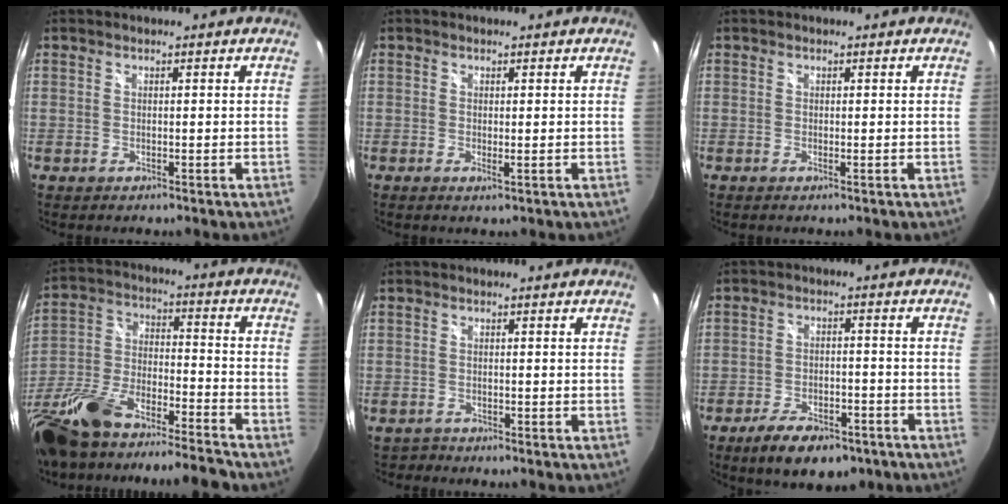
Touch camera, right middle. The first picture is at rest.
{"total": 1.1, "force": [-0.2, 0.0, 1.1], "torque": [-0.021, -0.001, -0.003]}
{"total": 0.7, "force": [-0.3, -0.3, 0.6], "torque": [-0.009, 0.001, -0.006]}
{"total": 18.8, "force": [-15.2, 3.4, 10.6], "torque": [-0.229, -0.029, -0.278]}
{"total": 1.0, "force": [-0.9, 0.4, -0.2], "torque": [0.002, 0.001, -0.018]}
{"total": 11.2, "force": [-7.8, 4.6, 6.6], "torque": [-0.139, -0.011, -0.117]}